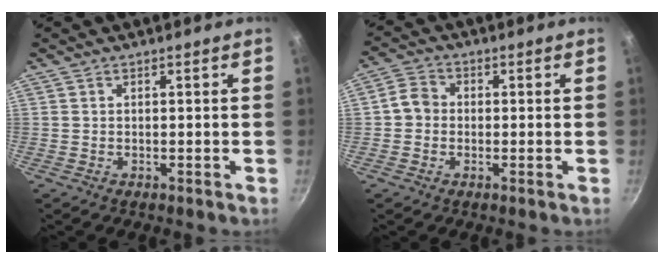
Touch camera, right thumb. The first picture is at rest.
{"total": 4.3, "force": [-0.3, 3.9, 1.8], "torque": [-0.016, 0.013, -0.019]}